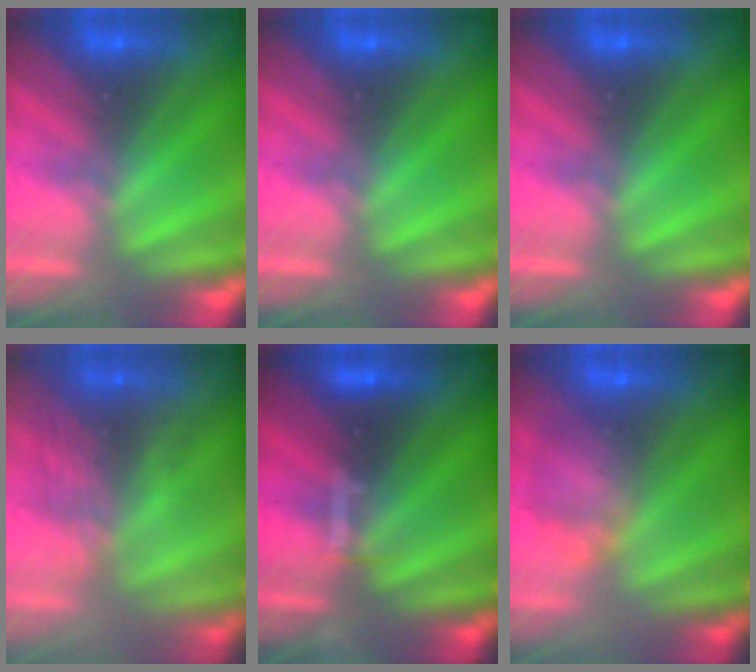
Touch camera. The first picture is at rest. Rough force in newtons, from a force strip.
{"total": 0.0}
{"total": 0.0}
{"total": 2.9}
{"total": 3.4}
{"total": 8.5}